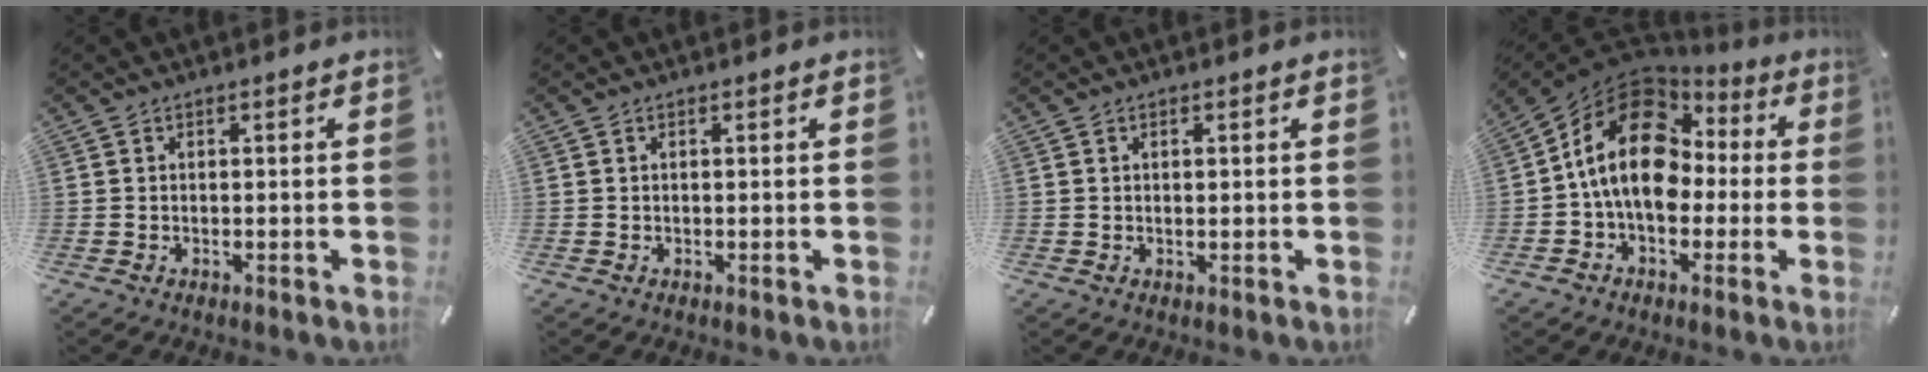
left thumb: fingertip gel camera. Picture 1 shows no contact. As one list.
[{"total": 0.0}, {"total": 0.8, "force": [0.2, 0.2, 0.8], "torque": [-0.014, 0.000, 0.004]}, {"total": 17.4, "force": [1.3, 12.8, 11.7], "torque": [-0.229, 0.004, 0.019]}]